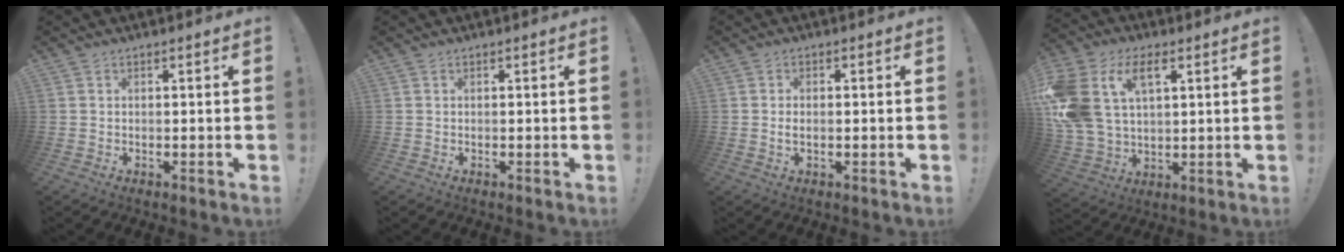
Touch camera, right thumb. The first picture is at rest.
{"total": 0.0}
{"total": 1.4, "force": [0.0, 0.7, 1.2], "torque": [-0.021, 0.005, 0.000]}
{"total": 17.0, "force": [6.5, 11.4, 10.9], "torque": [-0.240, -0.020, 0.119]}